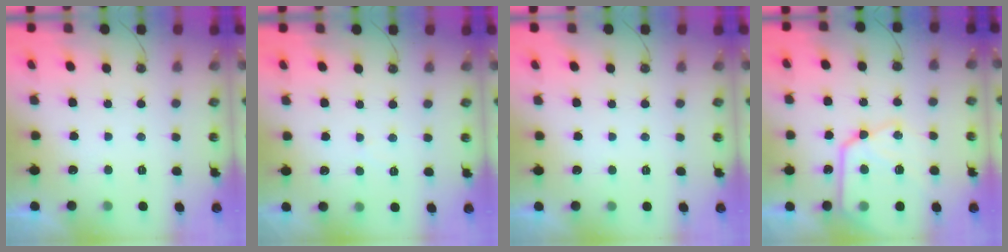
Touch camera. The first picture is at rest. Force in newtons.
{"total": 3.5, "press": 3.5, "slide": 0.5}
{"total": 0.0}
{"total": 18.8, "press": 18.7, "slide": 1.9}